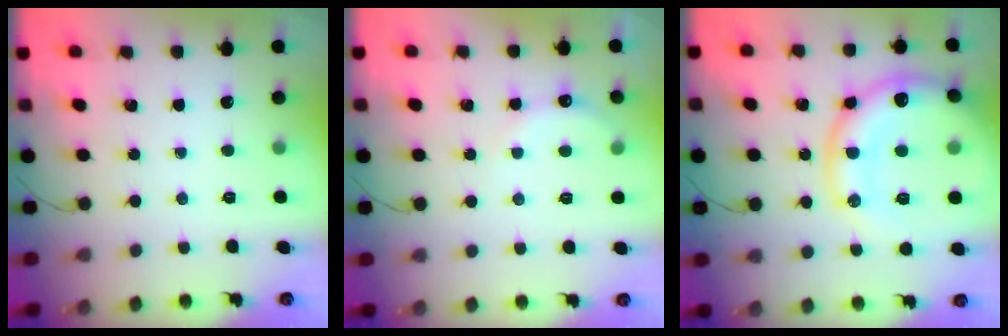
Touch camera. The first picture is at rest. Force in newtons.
{"total": 3.9, "press": 3.7, "slide": 0.9}
{"total": 21.9, "press": 21.7, "slide": 3.0}